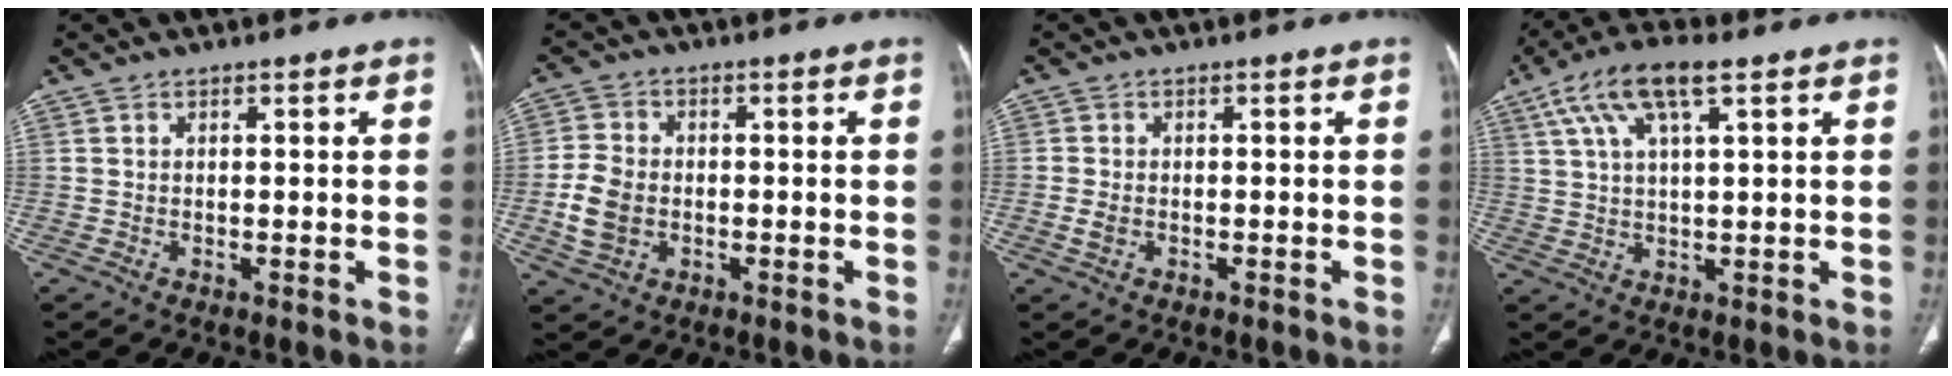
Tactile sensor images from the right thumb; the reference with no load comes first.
{"total": 7.1, "force": [-1.4, 5.4, 4.4], "torque": [-0.085, 0.009, -0.027]}
{"total": 2.0, "force": [-0.6, 1.4, 1.3], "torque": [-0.031, 0.004, -0.011]}
{"total": 10.2, "force": [4.8, 3.3, 8.3], "torque": [-0.172, 0.012, 0.092]}